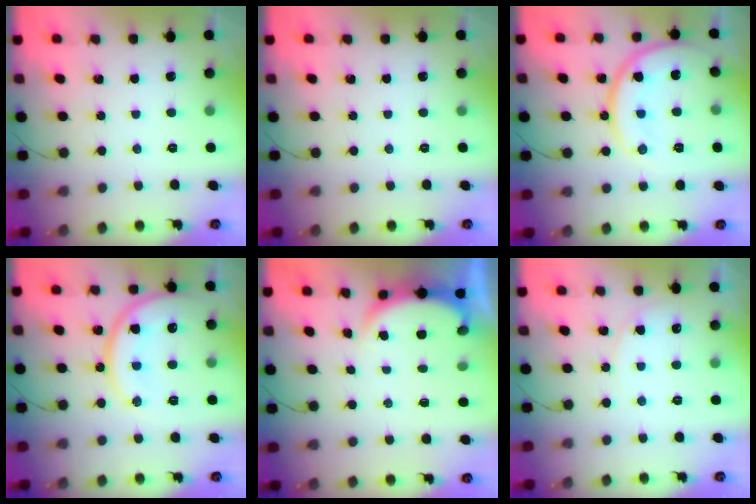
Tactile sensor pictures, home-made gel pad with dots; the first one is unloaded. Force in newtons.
{"total": 0.0}
{"total": 14.0, "press": 14.0, "slide": 0.7}
{"total": 15.1, "press": 15.0, "slide": 1.5}
{"total": 2.8, "press": 2.7, "slide": 0.6}
{"total": 3.8, "press": 3.8, "slide": 0.3}